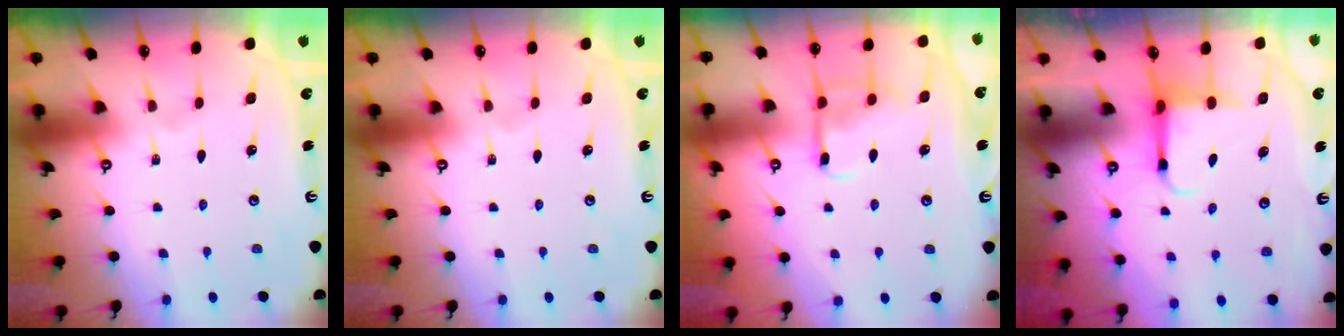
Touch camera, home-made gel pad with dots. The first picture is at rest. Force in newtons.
{"total": 0.0}
{"total": 11.1, "press": 11.1, "slide": 1.1}
{"total": 3.6, "press": 3.6, "slide": 0.7}